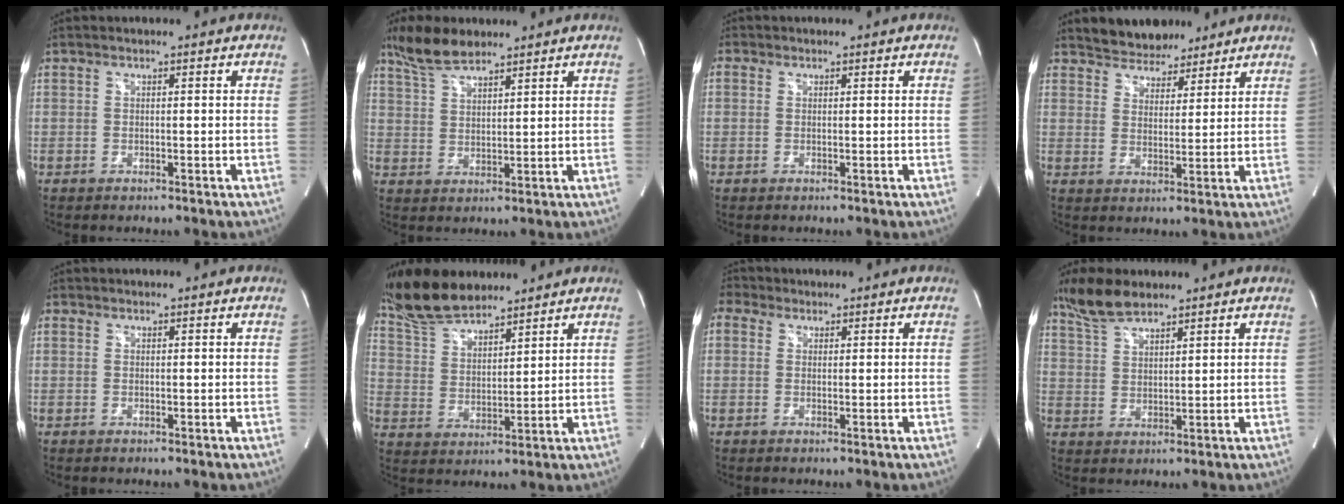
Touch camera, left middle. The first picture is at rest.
{"total": 7.1, "force": [5.9, 1.9, 3.5], "torque": [-0.078, 0.013, 0.118]}
{"total": 0.6, "force": [0.2, 0.6, 0.1], "torque": [0.002, -0.001, 0.002]}
{"total": 7.4, "force": [6.5, 3.0, 1.6], "torque": [-0.026, 0.009, 0.108]}
{"total": 0.0}
{"total": 11.2, "force": [9.9, 3.0, 4.3], "torque": [-0.094, 0.018, 0.193]}
{"total": 3.1, "force": [1.7, 2.4, 1.0], "torque": [-0.027, 0.026, 0.034]}
{"total": 7.0, "force": [5.8, 1.9, 3.4], "torque": [-0.078, 0.013, 0.119]}